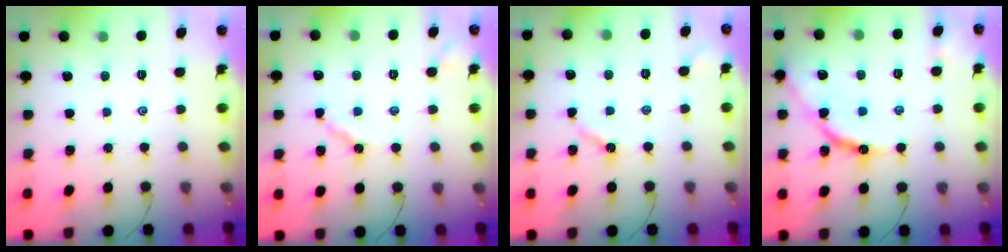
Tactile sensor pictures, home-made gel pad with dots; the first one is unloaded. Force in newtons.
{"total": 5.4, "press": 5.4, "slide": 0.6}
{"total": 4.0, "press": 4.0, "slide": 0.3}
{"total": 11.8, "press": 11.8, "slide": 1.1}